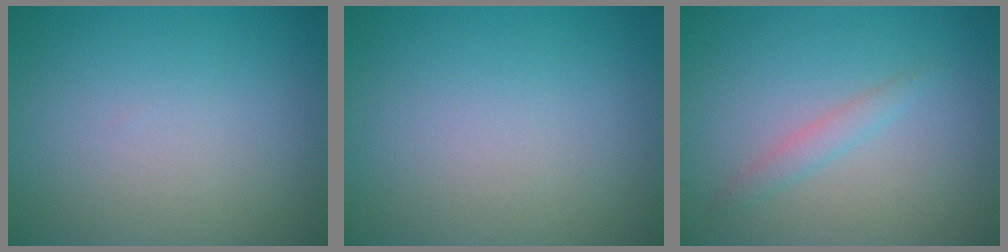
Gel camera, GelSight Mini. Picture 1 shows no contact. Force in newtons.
{"total": 0.0}
{"total": 1.4, "press": 1.4, "slide": 0.1}